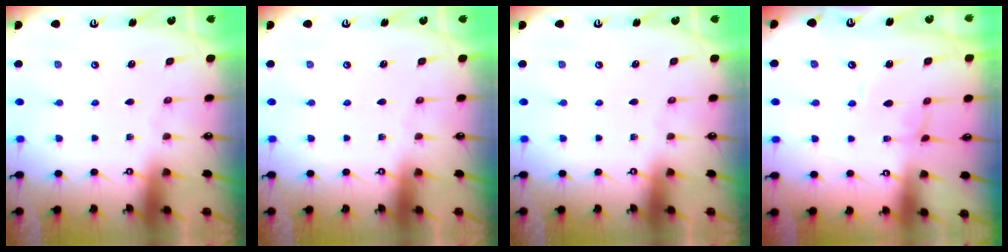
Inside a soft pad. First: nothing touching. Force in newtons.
{"total": 0.0}
{"total": 0.0}
{"total": 0.0}